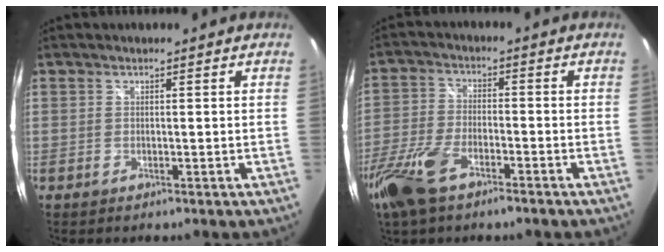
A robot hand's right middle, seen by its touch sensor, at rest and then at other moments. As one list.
[{"total": 12.1, "force": [-7.7, 4.7, 8.0], "torque": [-0.197, -0.022, -0.155]}]